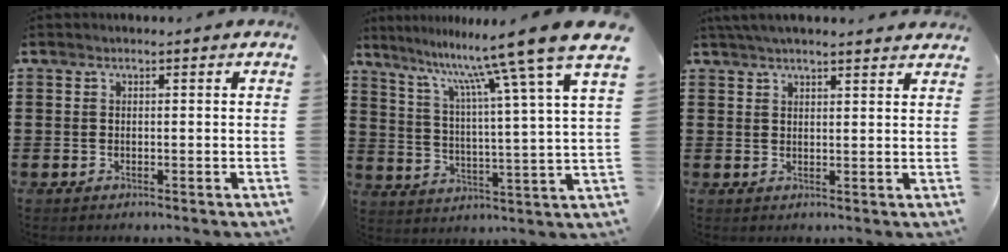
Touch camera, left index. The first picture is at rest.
{"total": 12.4, "force": [10.3, -1.1, 6.8], "torque": [-0.155, -0.068, 0.161]}
{"total": 3.0, "force": [2.9, 0.1, 0.9], "torque": [-0.025, -0.002, 0.054]}